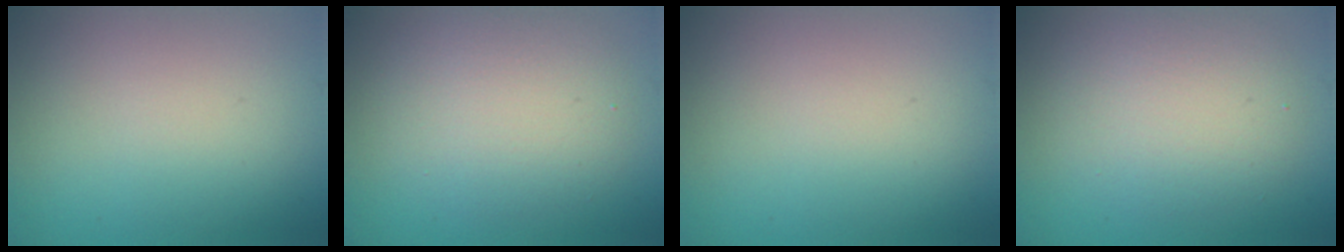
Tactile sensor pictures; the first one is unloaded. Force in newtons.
{"total": 4.7, "press": 4.7, "slide": 0.2}
{"total": 0.0}
{"total": 4.5, "press": 4.5, "slide": 0.2}